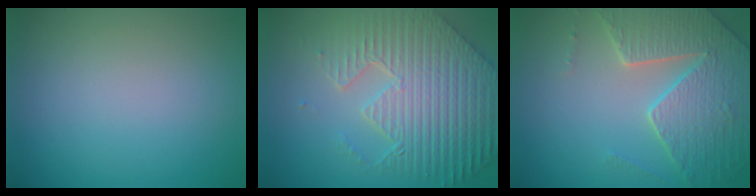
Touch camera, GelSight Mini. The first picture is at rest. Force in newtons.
{"total": 9.2, "press": 6.5, "slide": 6.5}
{"total": 5.2, "press": 5.0, "slide": 1.4}